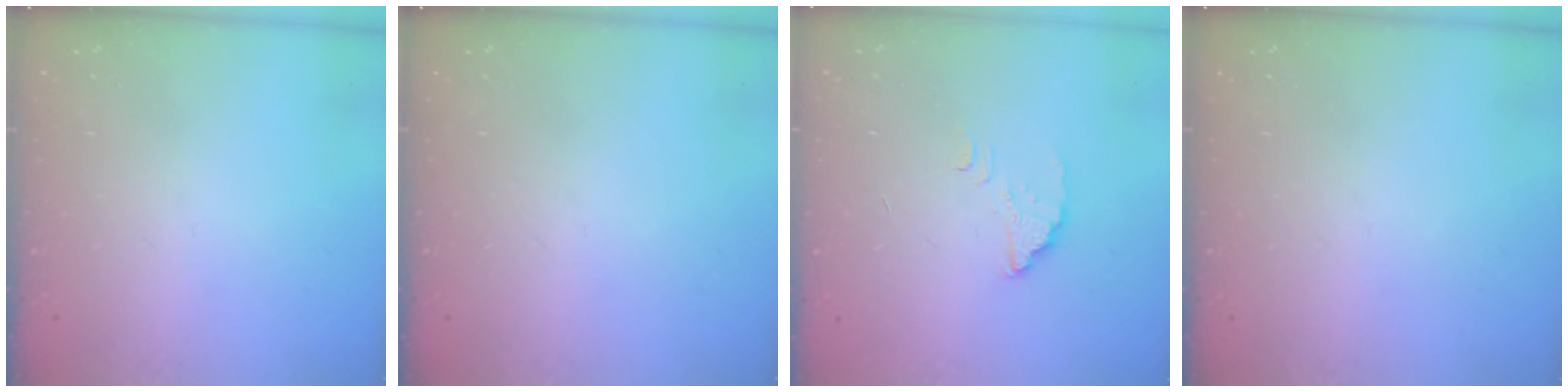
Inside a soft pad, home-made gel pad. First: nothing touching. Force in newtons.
{"total": 0.0}
{"total": 2.5, "press": 2.5, "slide": 0.2}
{"total": 0.0}